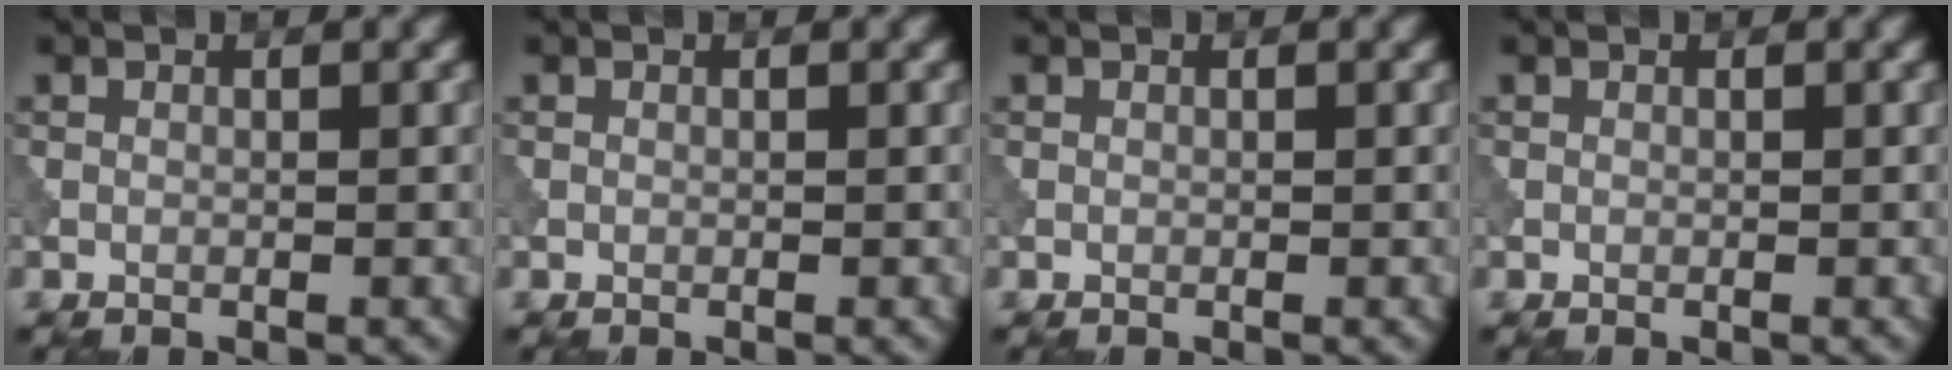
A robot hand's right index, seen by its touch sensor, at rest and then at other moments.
{"total": 0.0}
{"total": 0.0}
{"total": 0.0}